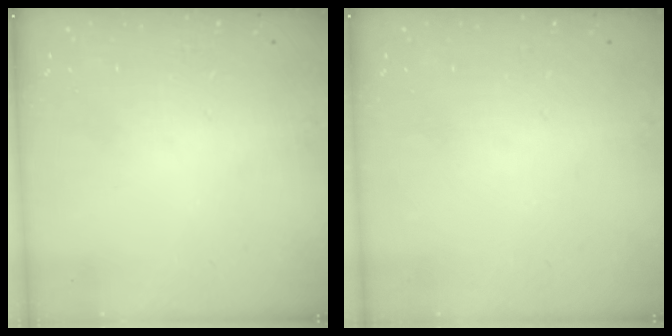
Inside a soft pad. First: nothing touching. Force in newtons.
{"total": 0.0}